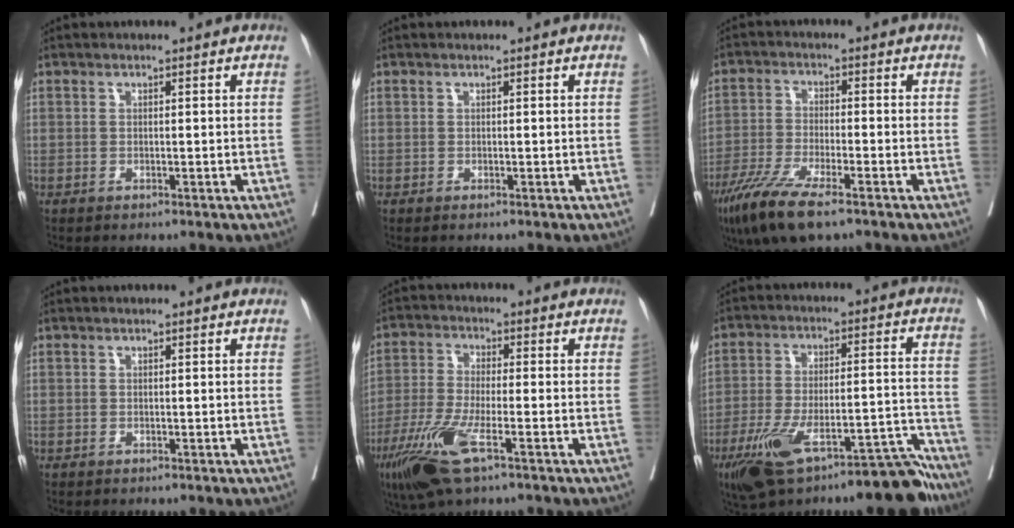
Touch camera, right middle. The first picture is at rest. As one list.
[{"total": 0.0}, {"total": 10.0, "force": [-6.7, 1.5, 7.3], "torque": [-0.138, -0.025, -0.117]}, {"total": 0.0}, {"total": 10.3, "force": [-5.3, 1.5, 8.7], "torque": [-0.184, -0.027, -0.099]}, {"total": 16.1, "force": [-11.7, 3.9, 10.3], "torque": [-0.149, 0.023, -0.192]}]